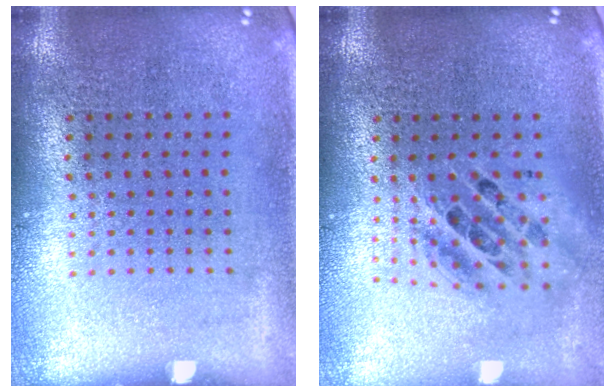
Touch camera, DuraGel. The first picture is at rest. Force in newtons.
{"total": 1.7, "press": 1.4, "slide": 1.0}